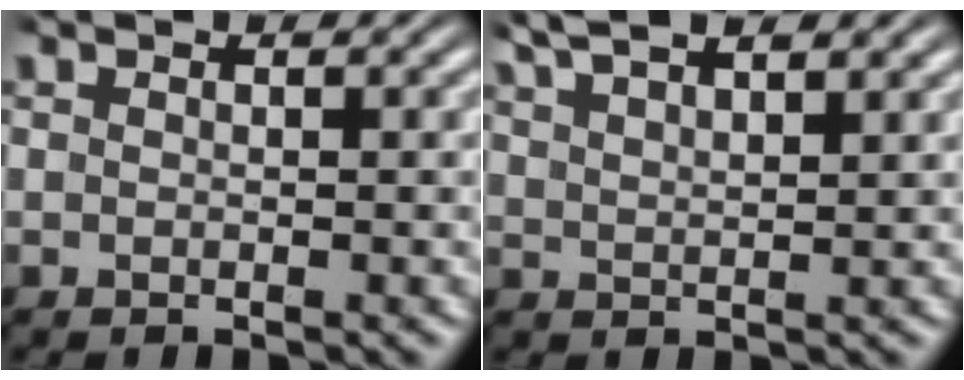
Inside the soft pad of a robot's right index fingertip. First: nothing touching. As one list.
[{"total": 4.3, "force": [3.6, 1.3, 2.0], "torque": [-0.047, 0.004, 0.062]}]